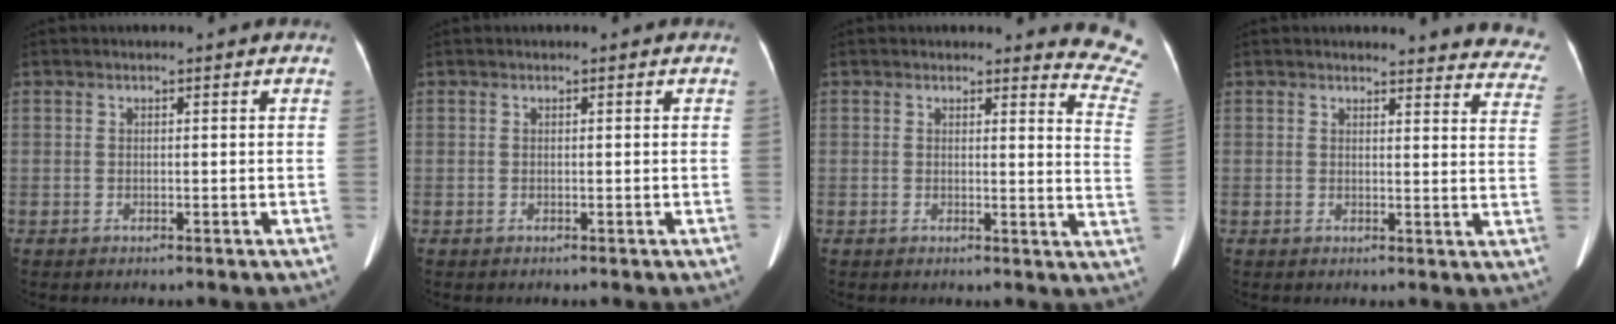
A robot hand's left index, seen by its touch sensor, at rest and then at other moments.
{"total": 0.0}
{"total": 8.4, "force": [8.4, -0.1, -0.2], "torque": [0.017, -0.117, 0.053]}
{"total": 16.1, "force": [15.6, 2.7, 3.1], "torque": [0.004, -0.086, 0.137]}